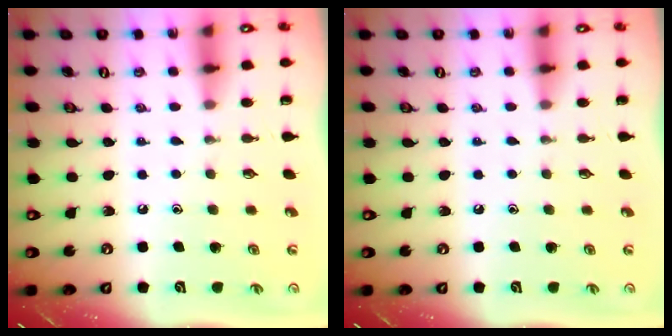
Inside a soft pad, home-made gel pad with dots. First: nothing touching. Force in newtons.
{"total": 0.0}